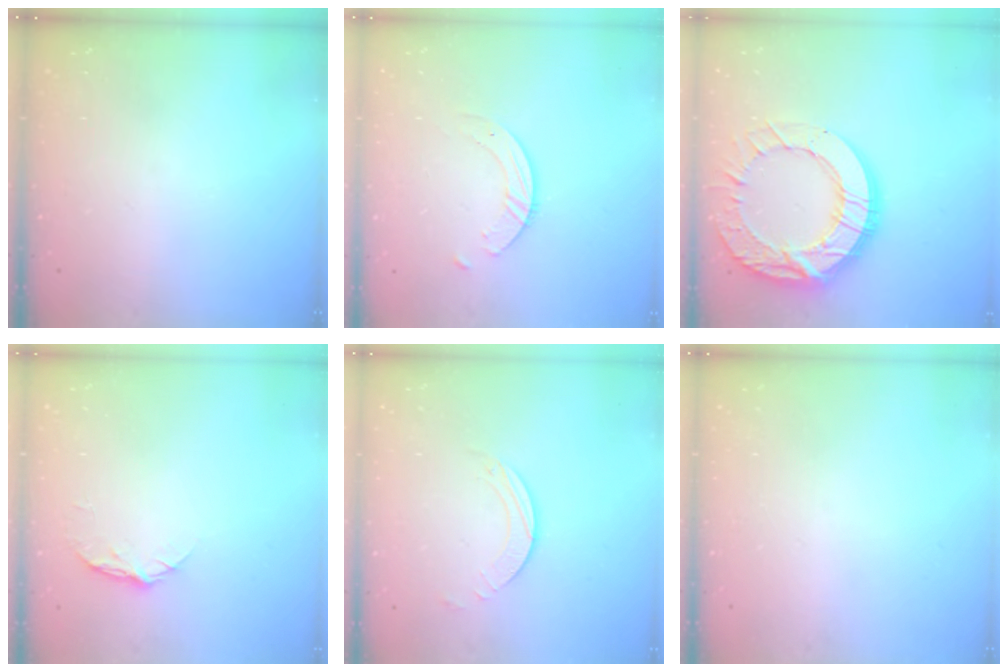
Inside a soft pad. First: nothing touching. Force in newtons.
{"total": 3.8, "press": 3.8, "slide": 0.4}
{"total": 22.1, "press": 22.0, "slide": 2.0}
{"total": 5.2, "press": 5.2, "slide": 0.7}
{"total": 2.5, "press": 2.5, "slide": 0.2}
{"total": 0.0}